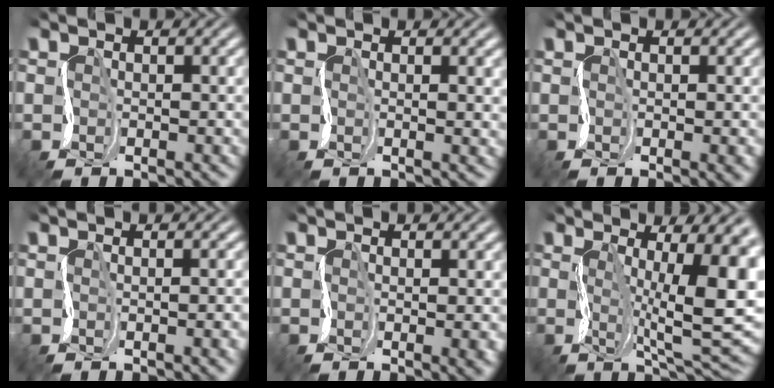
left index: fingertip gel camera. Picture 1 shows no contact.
{"total": 2.2, "force": [0.7, 1.0, 1.8], "torque": [-0.006, 0.009, 0.008]}
{"total": 2.3, "force": [0.0, 0.8, 2.1], "torque": [-0.017, 0.002, 0.004]}
{"total": 4.8, "force": [-0.2, 2.3, 4.2], "torque": [-0.019, 0.013, 0.001]}
{"total": 3.6, "force": [-0.1, 1.5, 3.3], "torque": [-0.019, 0.001, 0.001]}
{"total": 11.8, "force": [1.4, 3.3, 11.2], "torque": [-0.167, -0.001, 0.029]}